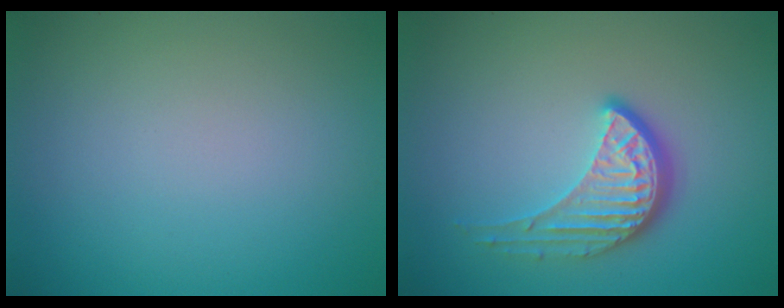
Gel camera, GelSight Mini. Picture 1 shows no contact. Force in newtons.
{"total": 4.0, "press": 3.0, "slide": 2.6}